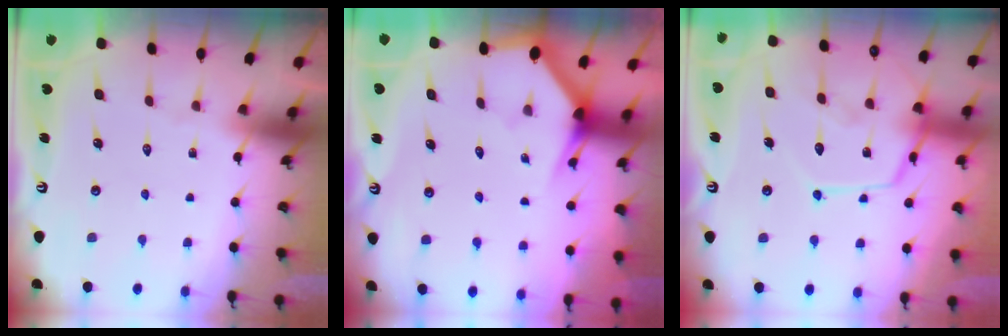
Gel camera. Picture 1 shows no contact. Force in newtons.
{"total": 2.9, "press": 2.9, "slide": 0.1}
{"total": 14.1, "press": 14.0, "slide": 1.3}